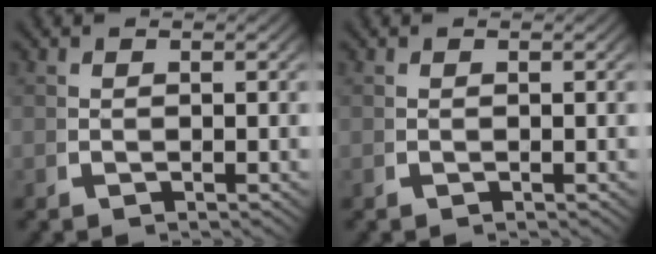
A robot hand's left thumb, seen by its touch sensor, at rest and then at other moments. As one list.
[{"total": 0.0}]